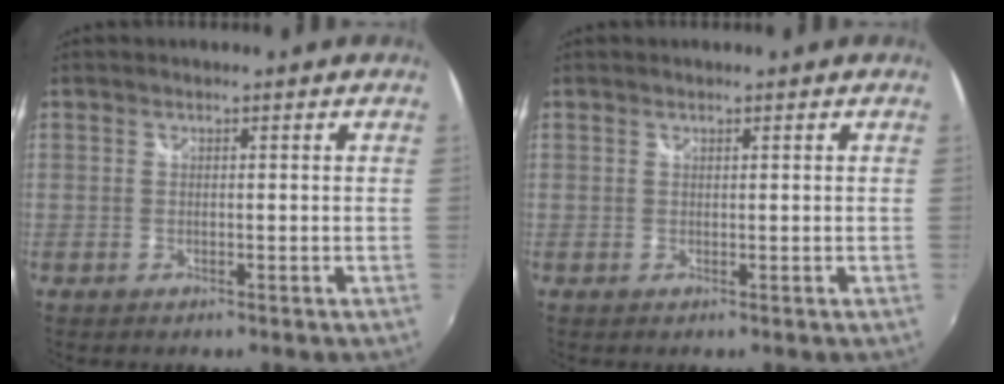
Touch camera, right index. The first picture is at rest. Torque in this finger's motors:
{"motor_torque": [-0.23, 0.34, 0.12, 0.01]}